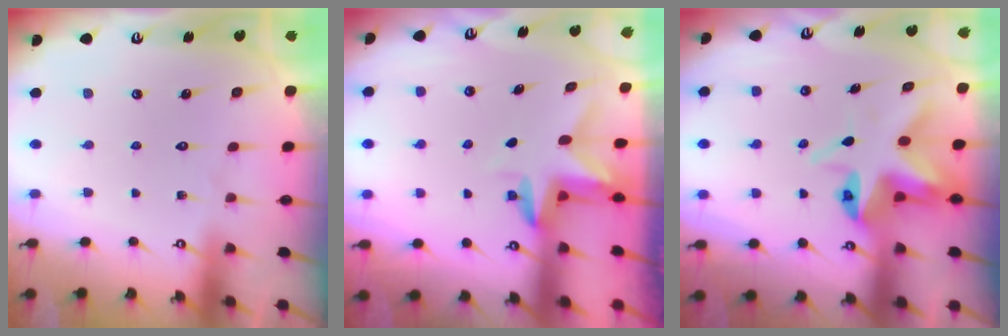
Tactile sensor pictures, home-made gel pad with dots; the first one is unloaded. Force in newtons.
{"total": 3.1, "press": 3.1, "slide": 0.2}
{"total": 8.2, "press": 8.1, "slide": 0.6}